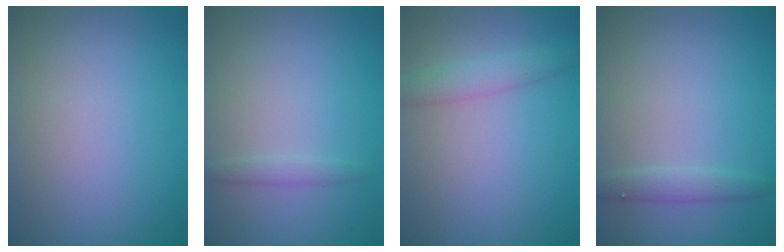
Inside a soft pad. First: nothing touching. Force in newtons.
{"total": 1.1, "press": 1.0, "slide": 0.1}
{"total": 2.4, "press": 2.4, "slide": 0.1}
{"total": 1.6, "press": 1.6, "slide": 0.0}